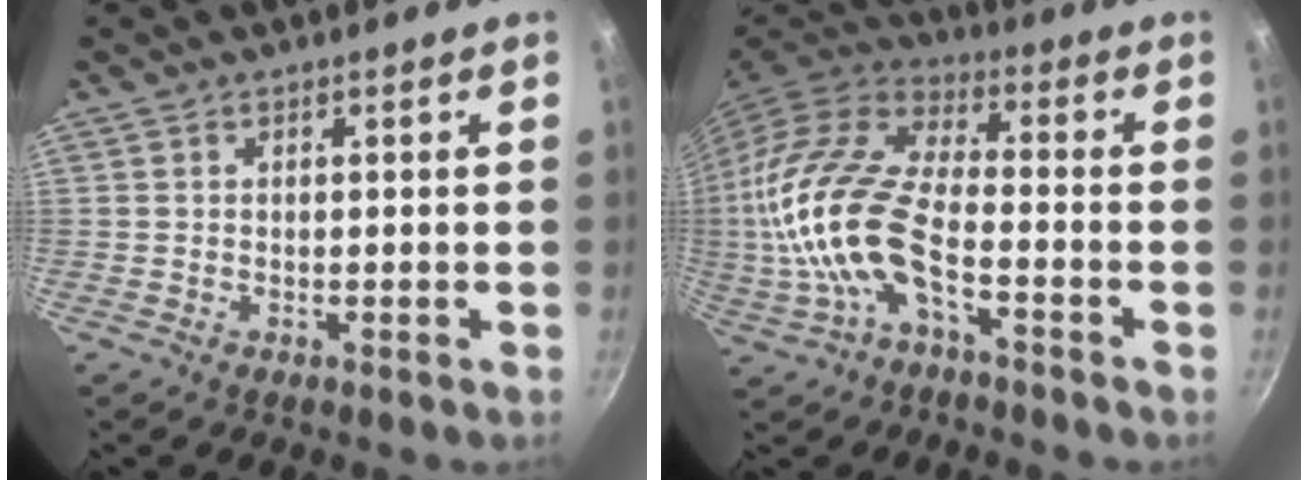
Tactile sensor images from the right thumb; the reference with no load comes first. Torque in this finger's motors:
{"motor_torque": [0.89, 0.73, 2.43, -0.34, 0.75]}